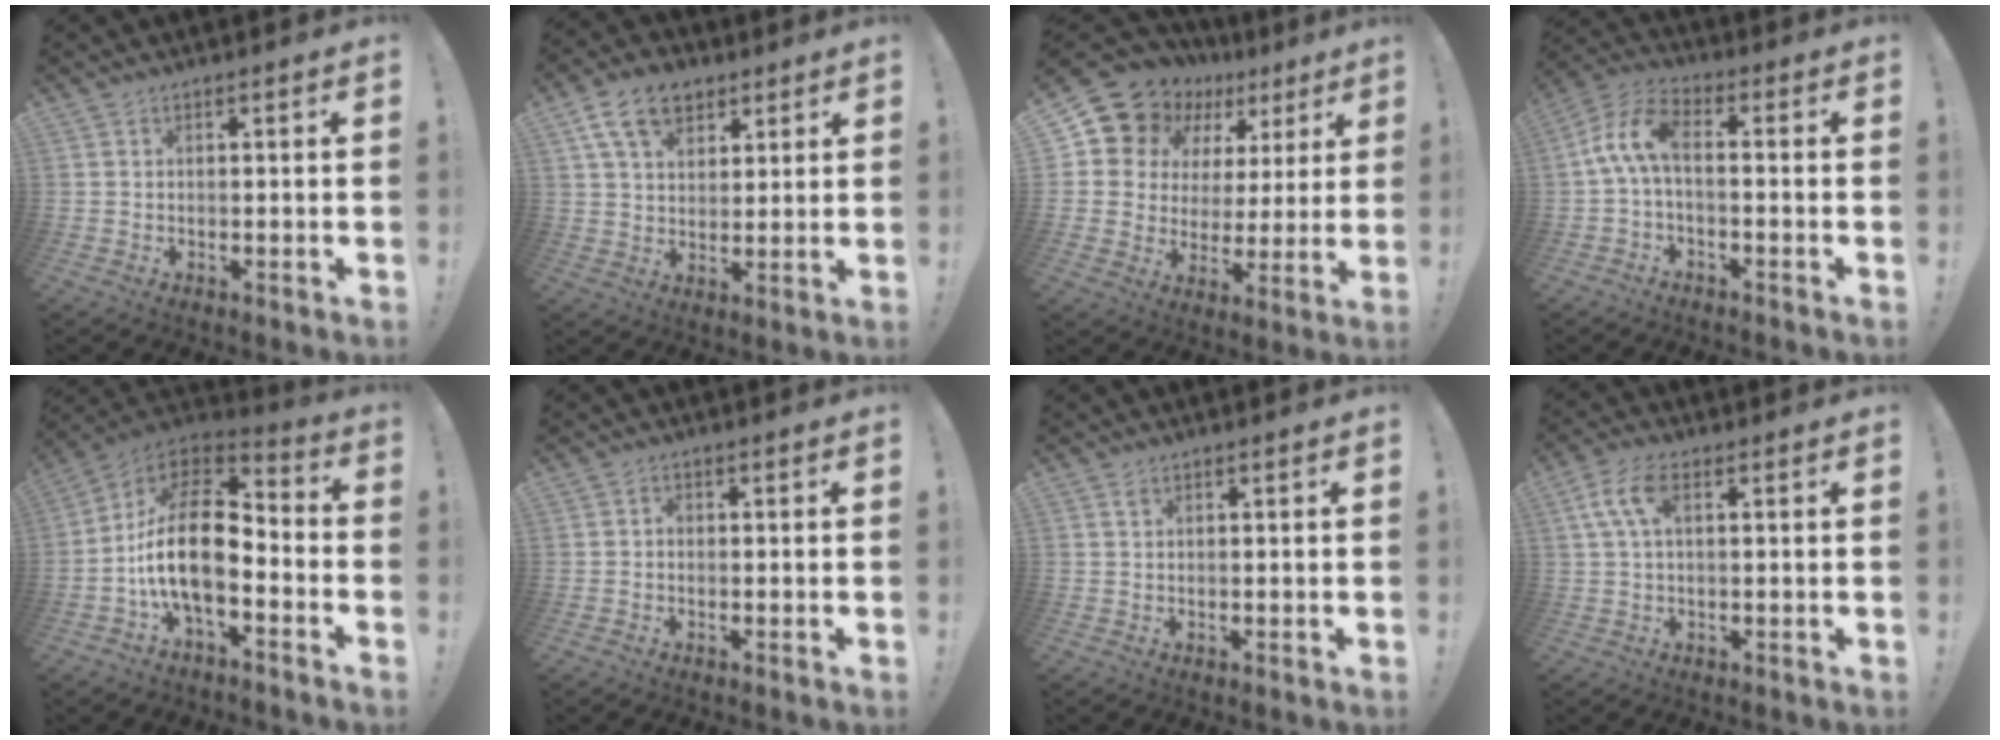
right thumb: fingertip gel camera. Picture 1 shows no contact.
{"total": 12.7, "force": [6.8, 8.4, 6.6], "torque": [-0.112, -0.017, 0.131]}
{"total": 13.1, "force": [9.9, 7.9, 3.6], "torque": [-0.070, -0.081, 0.189]}
{"total": 9.0, "force": [-0.3, 4.3, 7.9], "torque": [-0.172, 0.007, -0.002]}
{"total": 19.2, "force": [-3.0, 9.9, 16.2], "torque": [-0.307, 0.018, -0.046]}
{"total": 1.1, "force": [-0.6, 0.8, 0.4], "torque": [-0.015, 0.007, -0.010]}
{"total": 1.0, "force": [0.7, 0.5, 0.5], "torque": [-0.005, -0.001, 0.012]}
{"total": 7.3, "force": [2.1, 3.4, 6.1], "torque": [-0.119, 0.007, 0.041]}